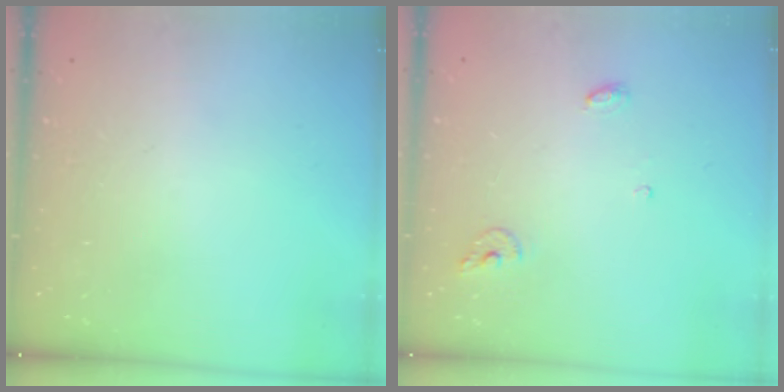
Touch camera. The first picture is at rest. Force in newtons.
{"total": 5.0, "press": 5.0, "slide": 0.4}